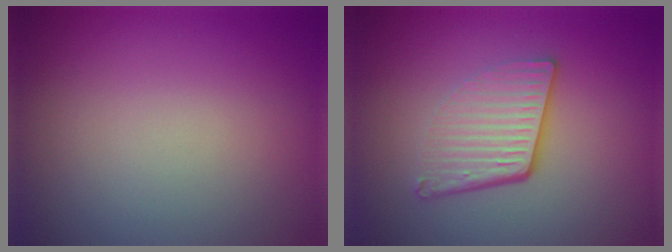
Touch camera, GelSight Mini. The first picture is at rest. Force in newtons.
{"total": 4.4, "press": 2.8, "slide": 3.4}